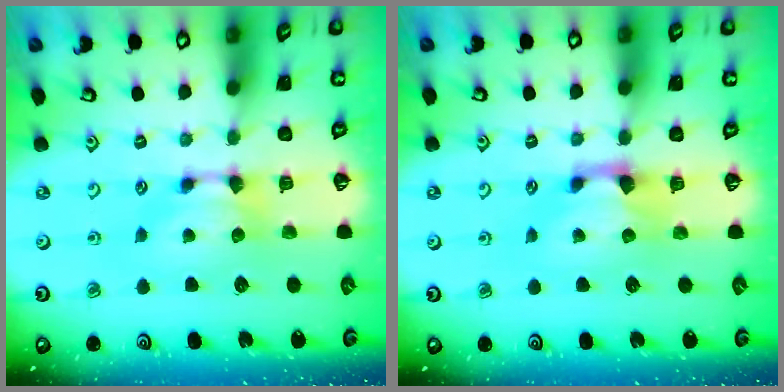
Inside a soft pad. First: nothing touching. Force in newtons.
{"total": 1.1, "press": 0.1, "slide": 1.1}